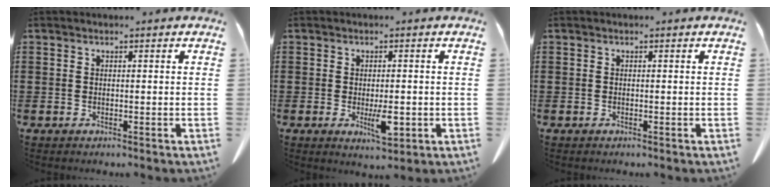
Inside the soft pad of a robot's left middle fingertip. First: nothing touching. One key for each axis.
{"total": 4.2, "fx": -0.8, "fy": 1.6, "fz": 3.8, "tx": -0.062, "ty": -0.002, "tz": -0.015}
{"total": 0.0}